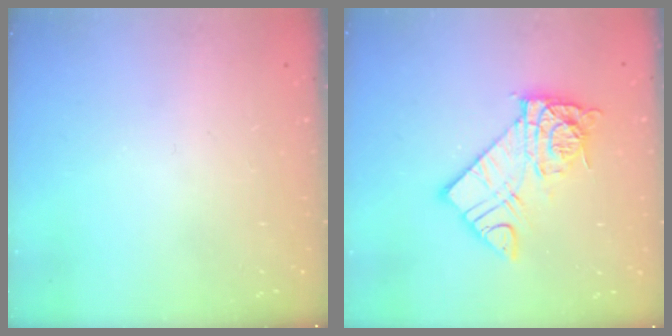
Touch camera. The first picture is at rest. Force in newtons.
{"total": 11.5, "press": 11.4, "slide": 1.0}